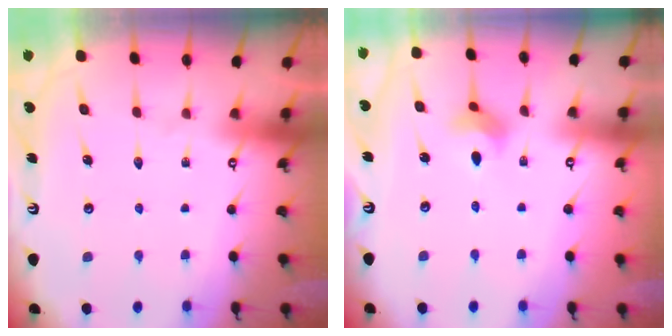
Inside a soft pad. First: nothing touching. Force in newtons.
{"total": 3.0, "press": 3.0, "slide": 0.6}